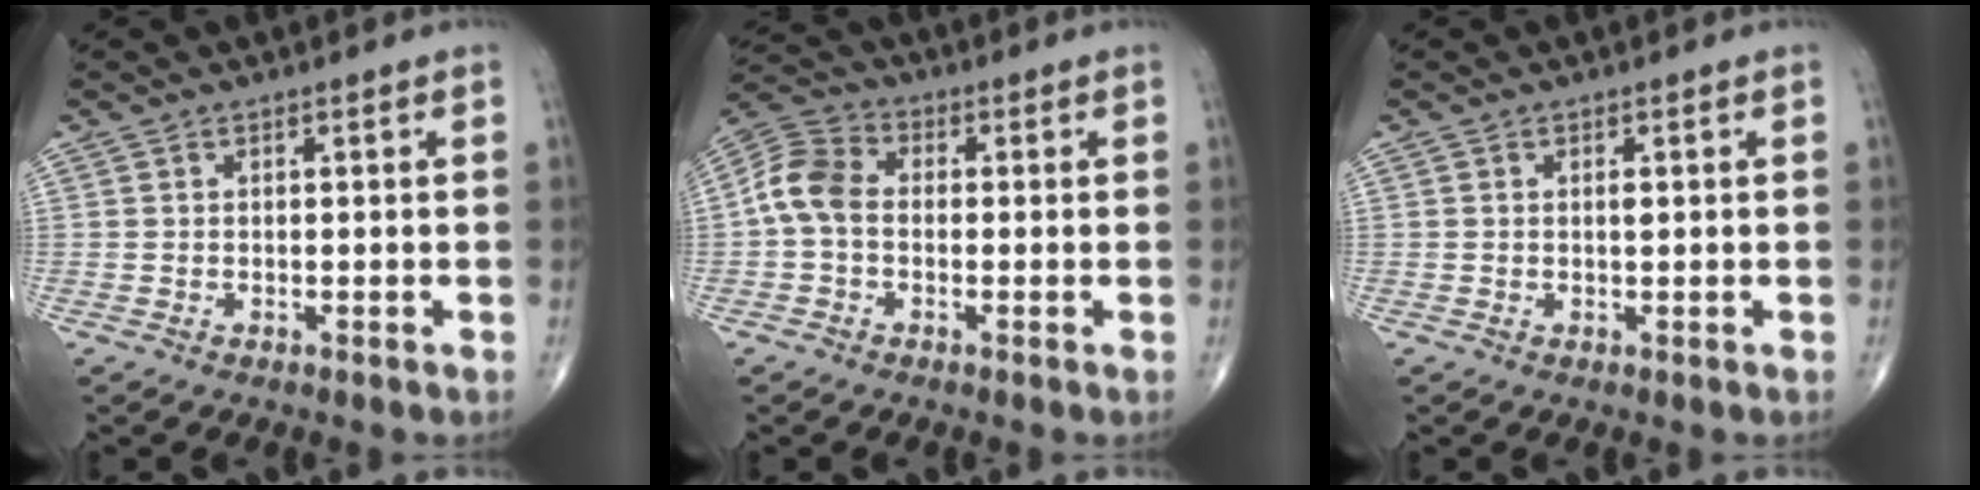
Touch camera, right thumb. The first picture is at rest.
{"total": 7.8, "force": [-0.6, 5.6, 5.4], "torque": [-0.102, 0.024, -0.026]}
{"total": 0.9, "force": [0.2, 0.3, 0.8], "torque": [-0.012, -0.001, 0.000]}